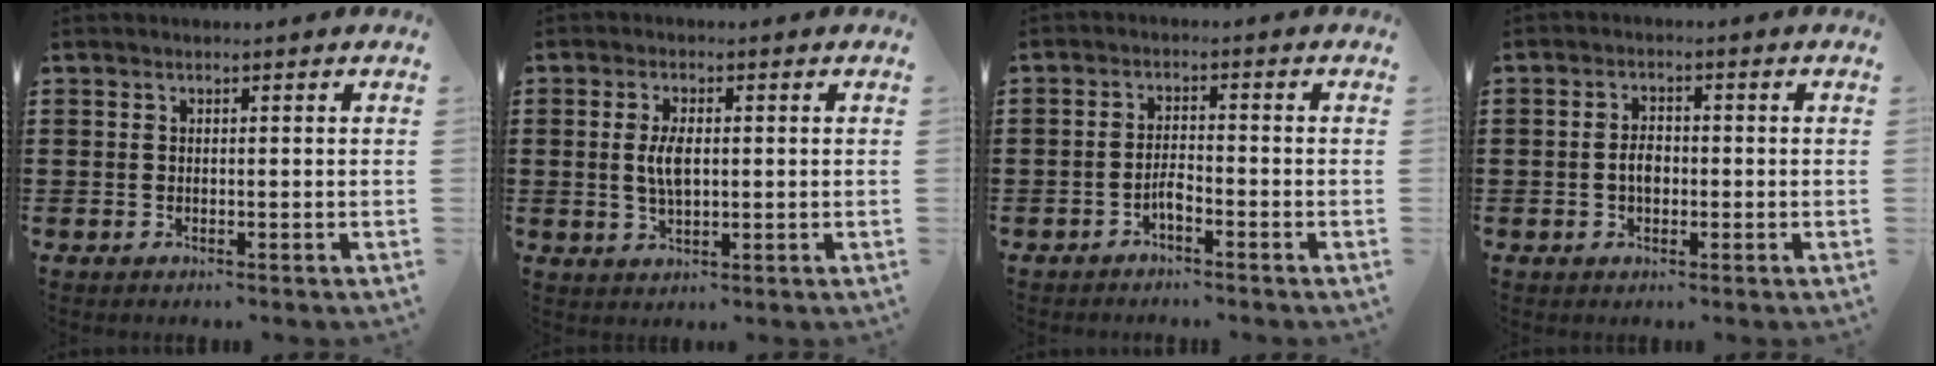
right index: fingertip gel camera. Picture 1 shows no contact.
{"total": 4.4, "force": [0.3, 2.0, 4.0], "torque": [-0.086, 0.004, 0.001]}
{"total": 2.3, "force": [-1.6, 0.6, 1.6], "torque": [-0.039, 0.002, -0.033]}
{"total": 2.8, "force": [-0.4, 1.7, 2.3], "torque": [-0.044, 0.005, -0.008]}